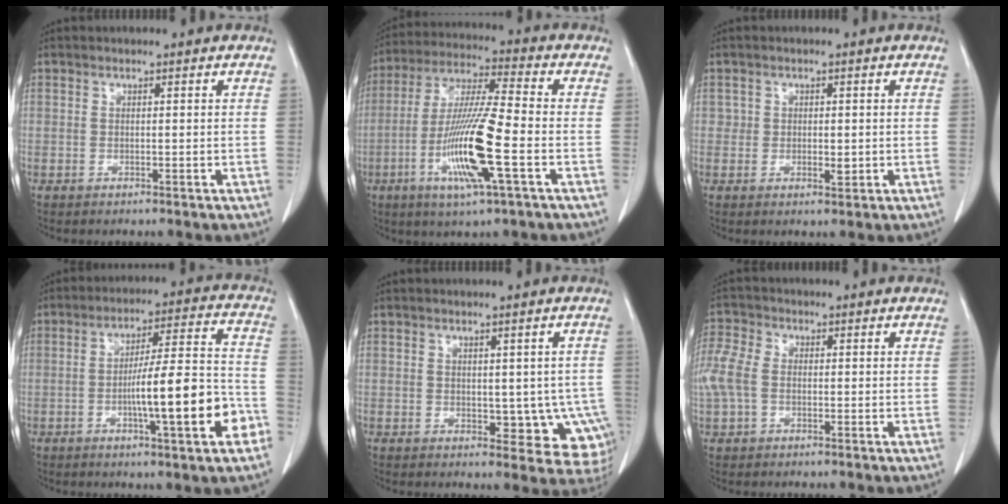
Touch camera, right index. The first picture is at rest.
{"total": 14.6, "force": [-4.5, 0.5, 13.9], "torque": [-0.280, -0.016, -0.087]}
{"total": 2.2, "force": [0.0, 1.6, 1.4], "torque": [-0.014, -0.001, 0.001]}
{"total": 14.5, "force": [-4.6, 1.0, 13.7], "torque": [-0.209, 0.012, -0.068]}
{"total": 8.0, "force": [-1.2, 4.8, 6.3], "torque": [-0.044, 0.005, -0.006]}
{"total": 8.2, "force": [-0.2, 5.7, 5.8], "torque": [-0.171, 0.027, -0.004]}